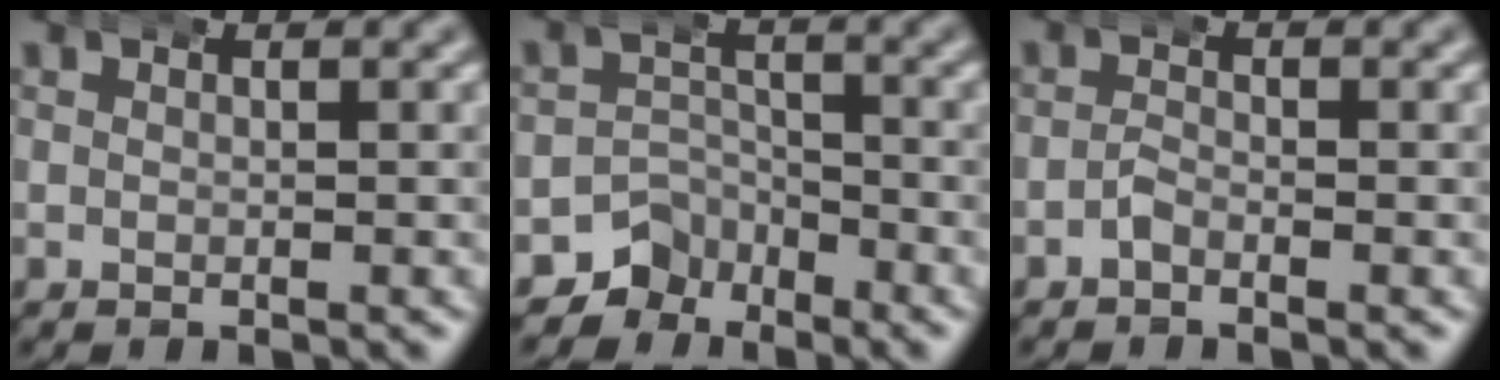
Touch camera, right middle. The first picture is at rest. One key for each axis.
{"total": 5.2, "fx": -3.5, "fy": 3.7, "fz": 0.7, "tx": -0.022, "ty": -0.016, "tz": -0.069}
{"total": 1.0, "fx": -0.9, "fy": 0.3, "fz": 0.3, "tx": -0.011, "ty": -0.005, "tz": -0.020}